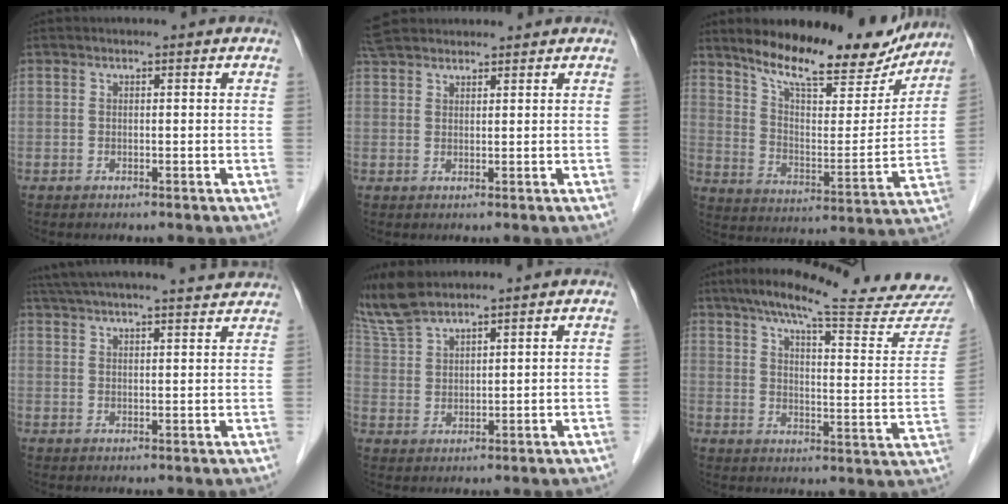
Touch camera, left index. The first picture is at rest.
{"total": 5.8, "force": [5.2, 2.0, 1.7], "torque": [-0.029, 0.036, 0.096]}
{"total": 19.8, "force": [16.5, 5.2, 9.6], "torque": [-0.145, -0.016, 0.246]}
{"total": 20.3, "force": [18.6, 1.6, 8.0], "torque": [-0.136, 0.028, 0.257]}
{"total": 9.0, "force": [8.1, 1.7, 3.6], "torque": [-0.094, 0.014, 0.174]}
{"total": 25.7, "force": [22.4, 0.4, 12.7], "torque": [-0.183, -0.062, 0.282]}